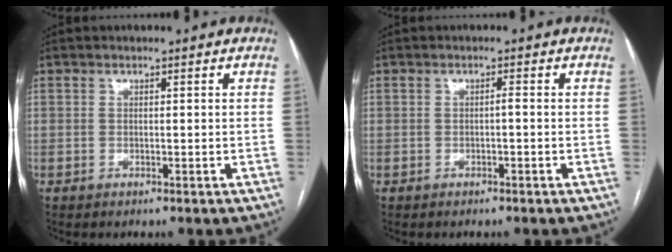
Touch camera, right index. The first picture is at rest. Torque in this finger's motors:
{"motor_torque": [0.21, -0.19, 0.16, 0.03]}